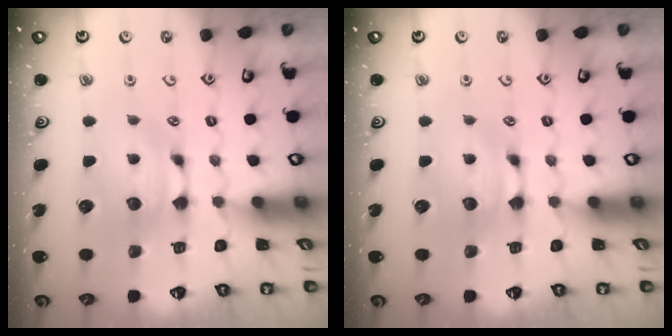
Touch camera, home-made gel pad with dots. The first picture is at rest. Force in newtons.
{"total": 0.0}